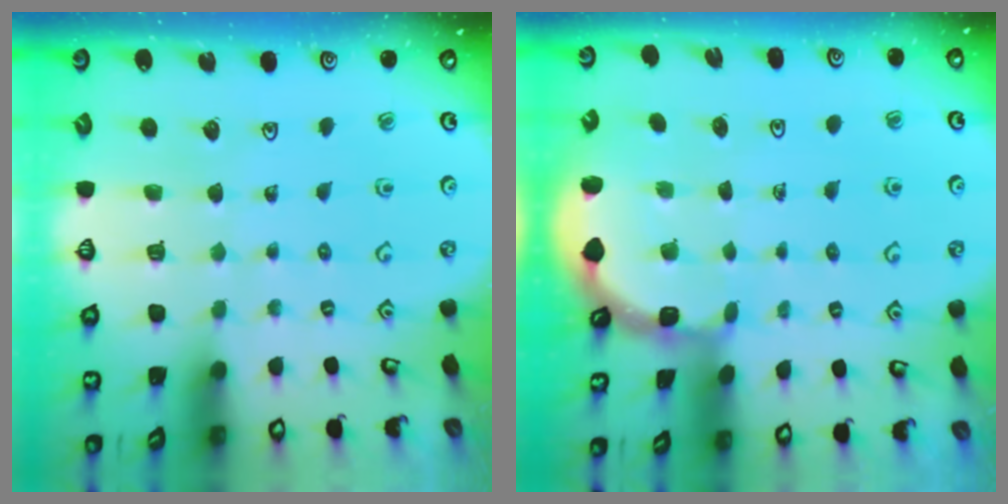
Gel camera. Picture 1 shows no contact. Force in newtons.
{"total": 2.0, "press": 2.0, "slide": 0.3}